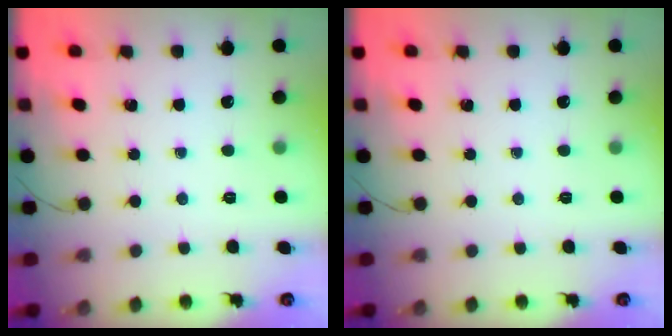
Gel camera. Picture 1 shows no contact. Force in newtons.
{"total": 0.0}